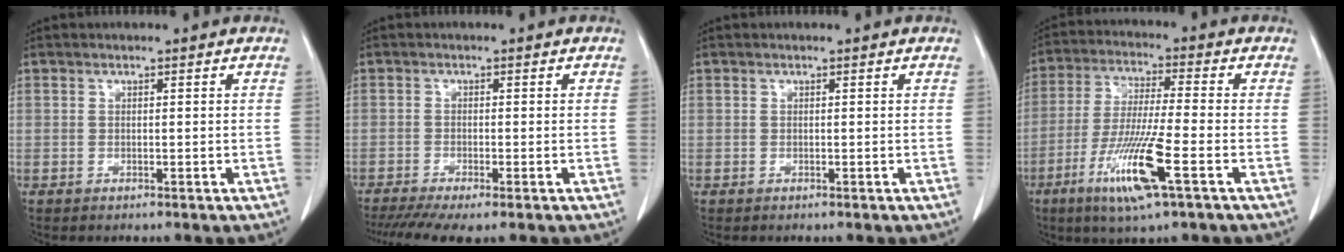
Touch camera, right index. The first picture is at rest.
{"total": 7.0, "force": [-5.3, 0.8, 4.6], "torque": [-0.072, -0.013, -0.086]}
{"total": 0.0}
{"total": 12.0, "force": [-5.2, 0.2, 10.8], "torque": [-0.218, -0.023, -0.098]}